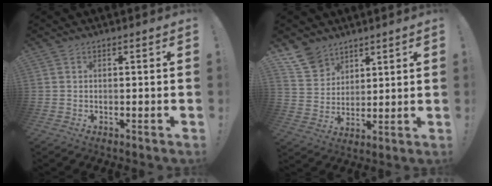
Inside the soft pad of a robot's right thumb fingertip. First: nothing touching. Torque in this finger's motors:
{"motor_torque": [-0.69, 0.66, -0.25, 0.33, 0.11]}